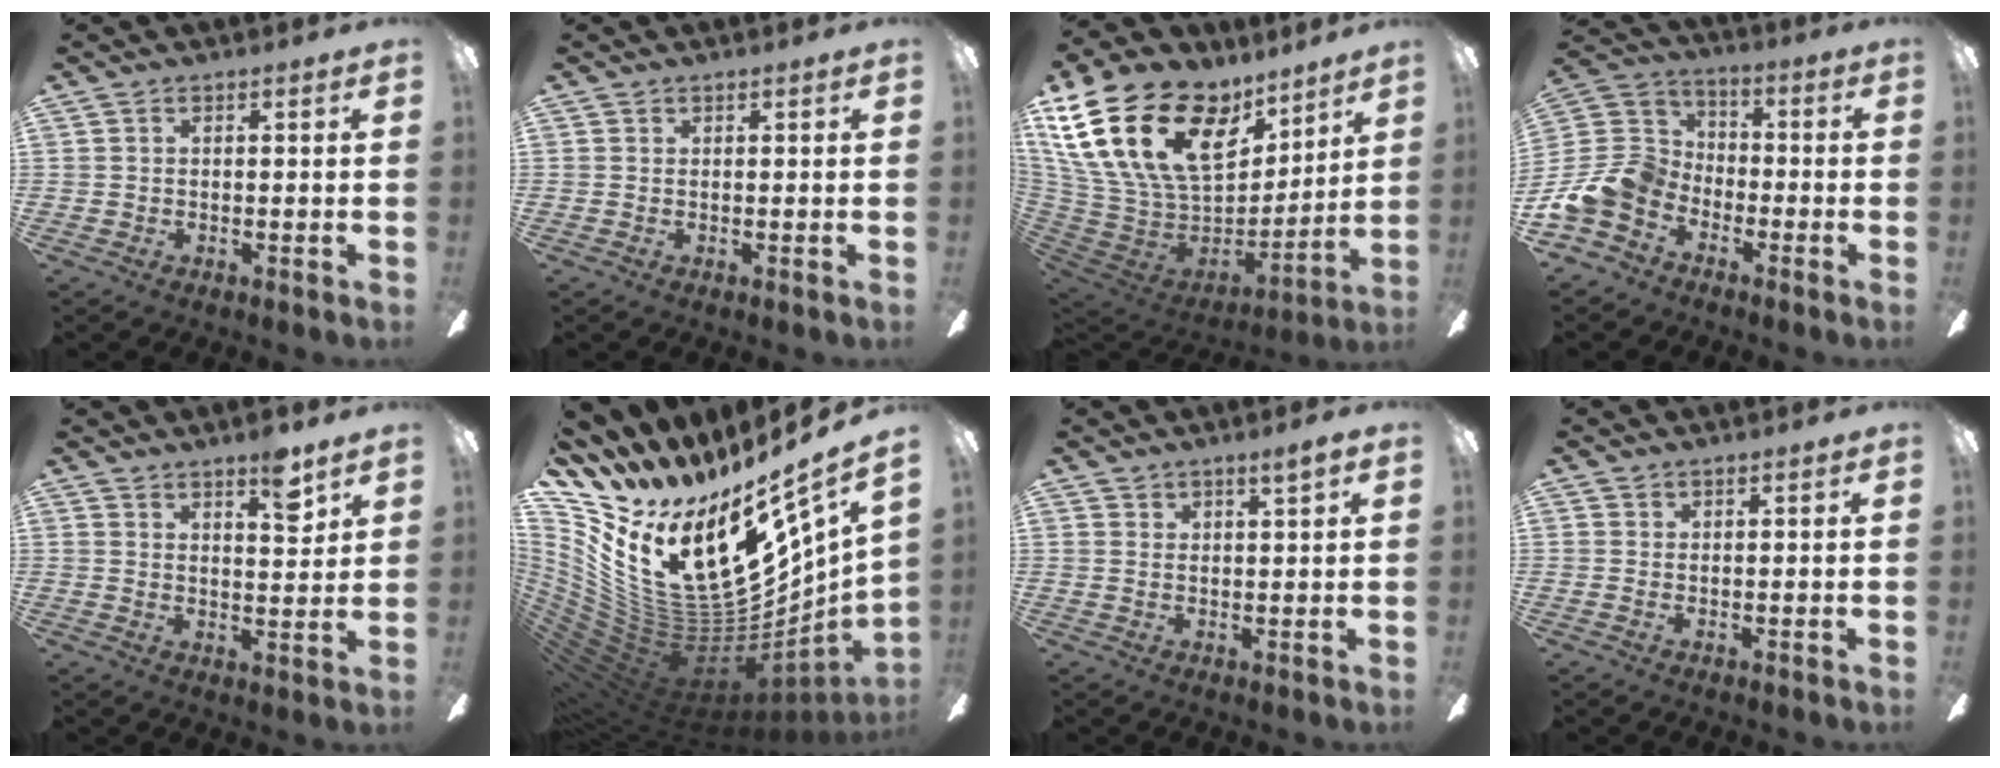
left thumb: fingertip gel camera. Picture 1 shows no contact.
{"total": 0.0}
{"total": 27.7, "force": [13.5, 16.8, 17.4], "torque": [-0.358, -0.063, 0.267]}
{"total": 12.8, "force": [-6.4, 9.3, 6.1], "torque": [-0.143, 0.038, -0.119]}
{"total": 7.2, "force": [5.3, 1.7, 4.5], "torque": [-0.045, -0.033, 0.082]}
{"total": 27.1, "force": [7.6, 13.4, 22.3], "torque": [-0.411, -0.130, 0.204]}
{"total": 2.5, "force": [2.1, -0.1, 1.3], "torque": [-0.030, -0.005, 0.036]}
{"total": 0.7, "force": [0.5, 0.0, 0.4], "torque": [-0.009, -0.002, 0.009]}